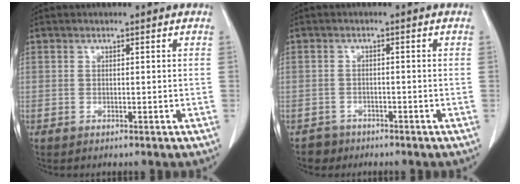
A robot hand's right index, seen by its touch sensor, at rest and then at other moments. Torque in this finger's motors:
{"motor_torque": [-0.35, -0.05, -0.61, -0.19]}